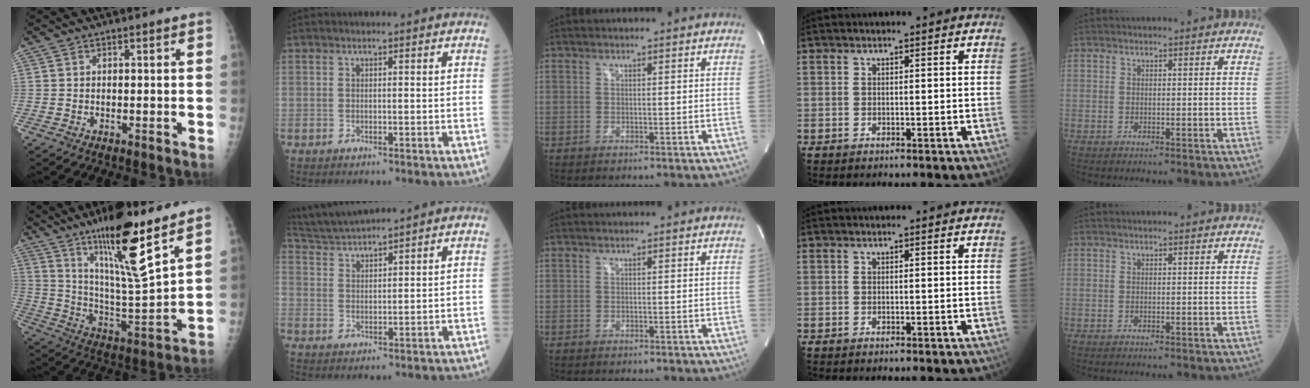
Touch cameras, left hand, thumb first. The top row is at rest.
{"thumb": {"total": 18.9, "force": [11.9, 2.7, 14.4], "torque": [-0.225, -0.074, 0.210]}, "index": {"total": 6.6, "force": [6.3, -1.1, 1.6], "torque": [-0.043, 0.018, 0.128]}}